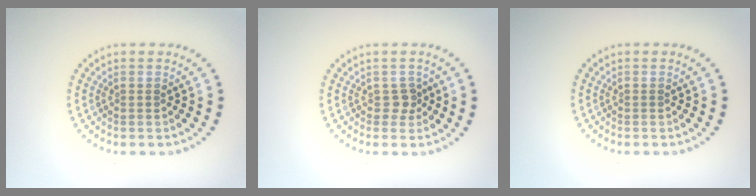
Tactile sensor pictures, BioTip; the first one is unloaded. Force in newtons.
{"total": 1.2, "press": 0.9, "slide": 0.7}
{"total": 0.0}